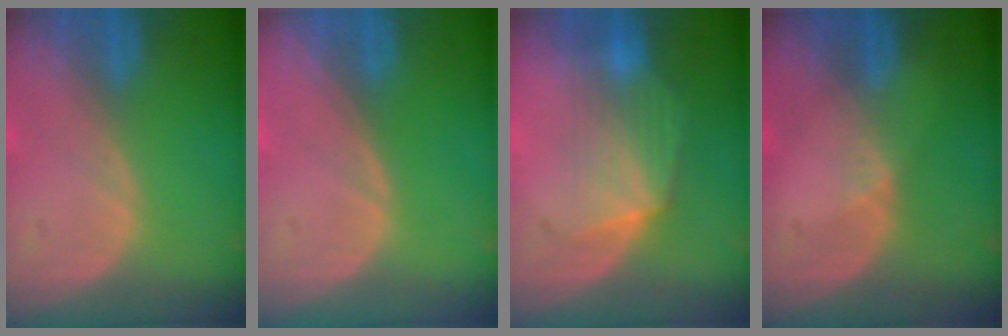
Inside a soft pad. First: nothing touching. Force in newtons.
{"total": 0.0}
{"total": 6.9, "press": 6.5, "slide": 2.4}
{"total": 1.8, "press": 1.2, "slide": 1.3}